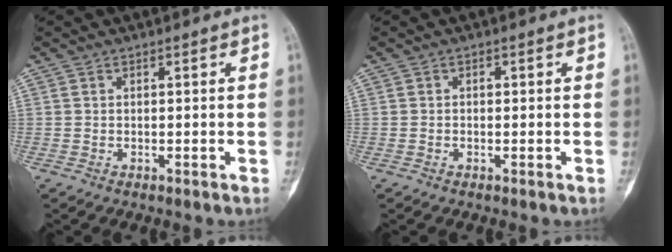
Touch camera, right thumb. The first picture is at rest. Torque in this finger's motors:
{"motor_torque": [-0.04, 0.33, 0.14, 0.11, -0.01]}